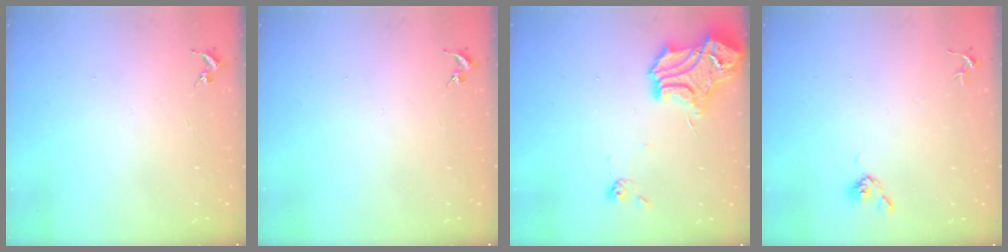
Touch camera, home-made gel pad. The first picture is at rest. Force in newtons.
{"total": 0.0}
{"total": 17.9, "press": 17.9, "slide": 1.4}
{"total": 6.2, "press": 6.2, "slide": 0.6}